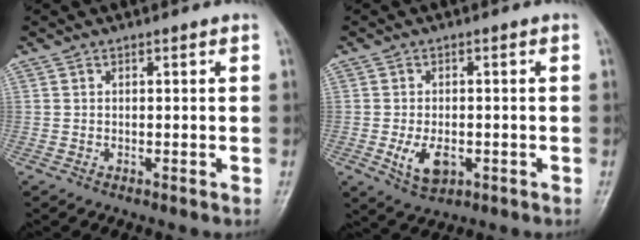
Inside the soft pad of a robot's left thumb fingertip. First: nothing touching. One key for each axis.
{"total": 5.8, "fx": -1.6, "fy": 3.5, "fz": 4.3, "tx": -0.075, "ty": -0.003, "tz": -0.022}